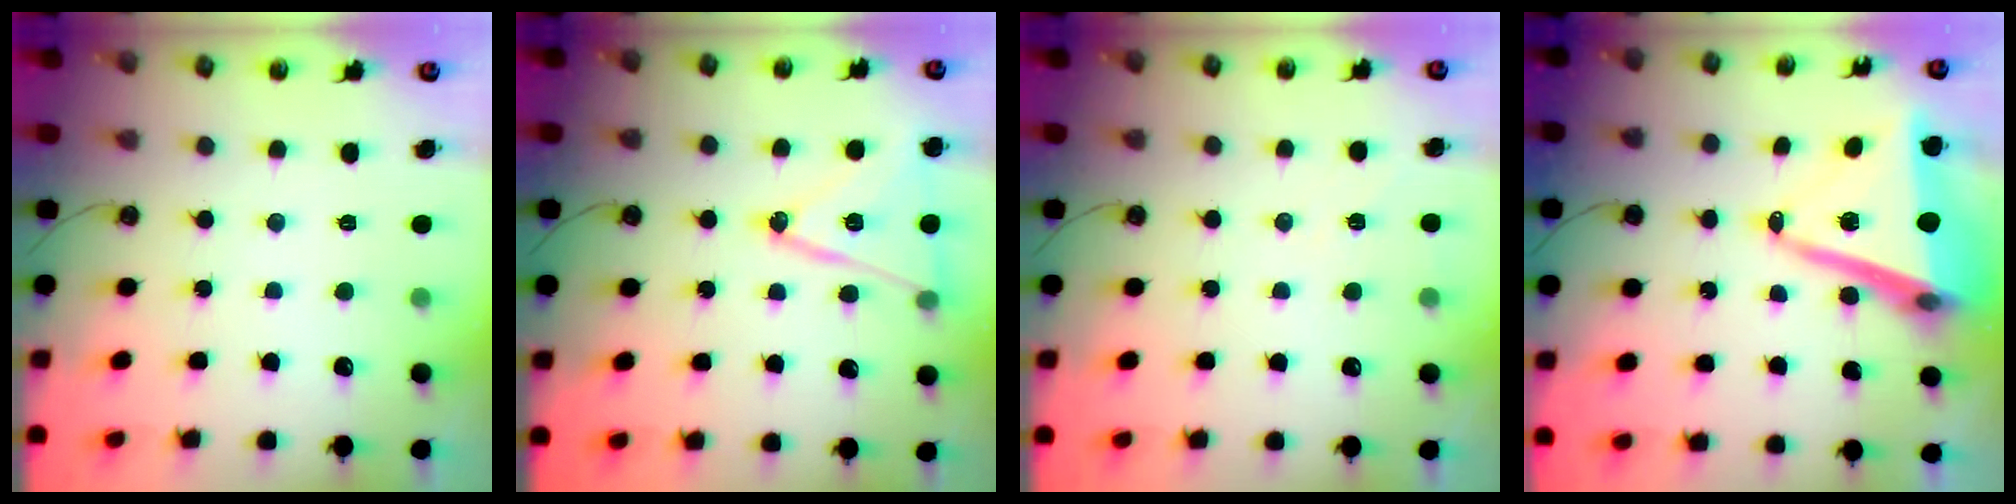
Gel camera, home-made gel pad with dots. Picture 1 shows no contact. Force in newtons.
{"total": 15.6, "press": 15.2, "slide": 3.4}
{"total": 3.7, "press": 3.0, "slide": 2.2}
{"total": 14.7, "press": 14.2, "slide": 3.9}